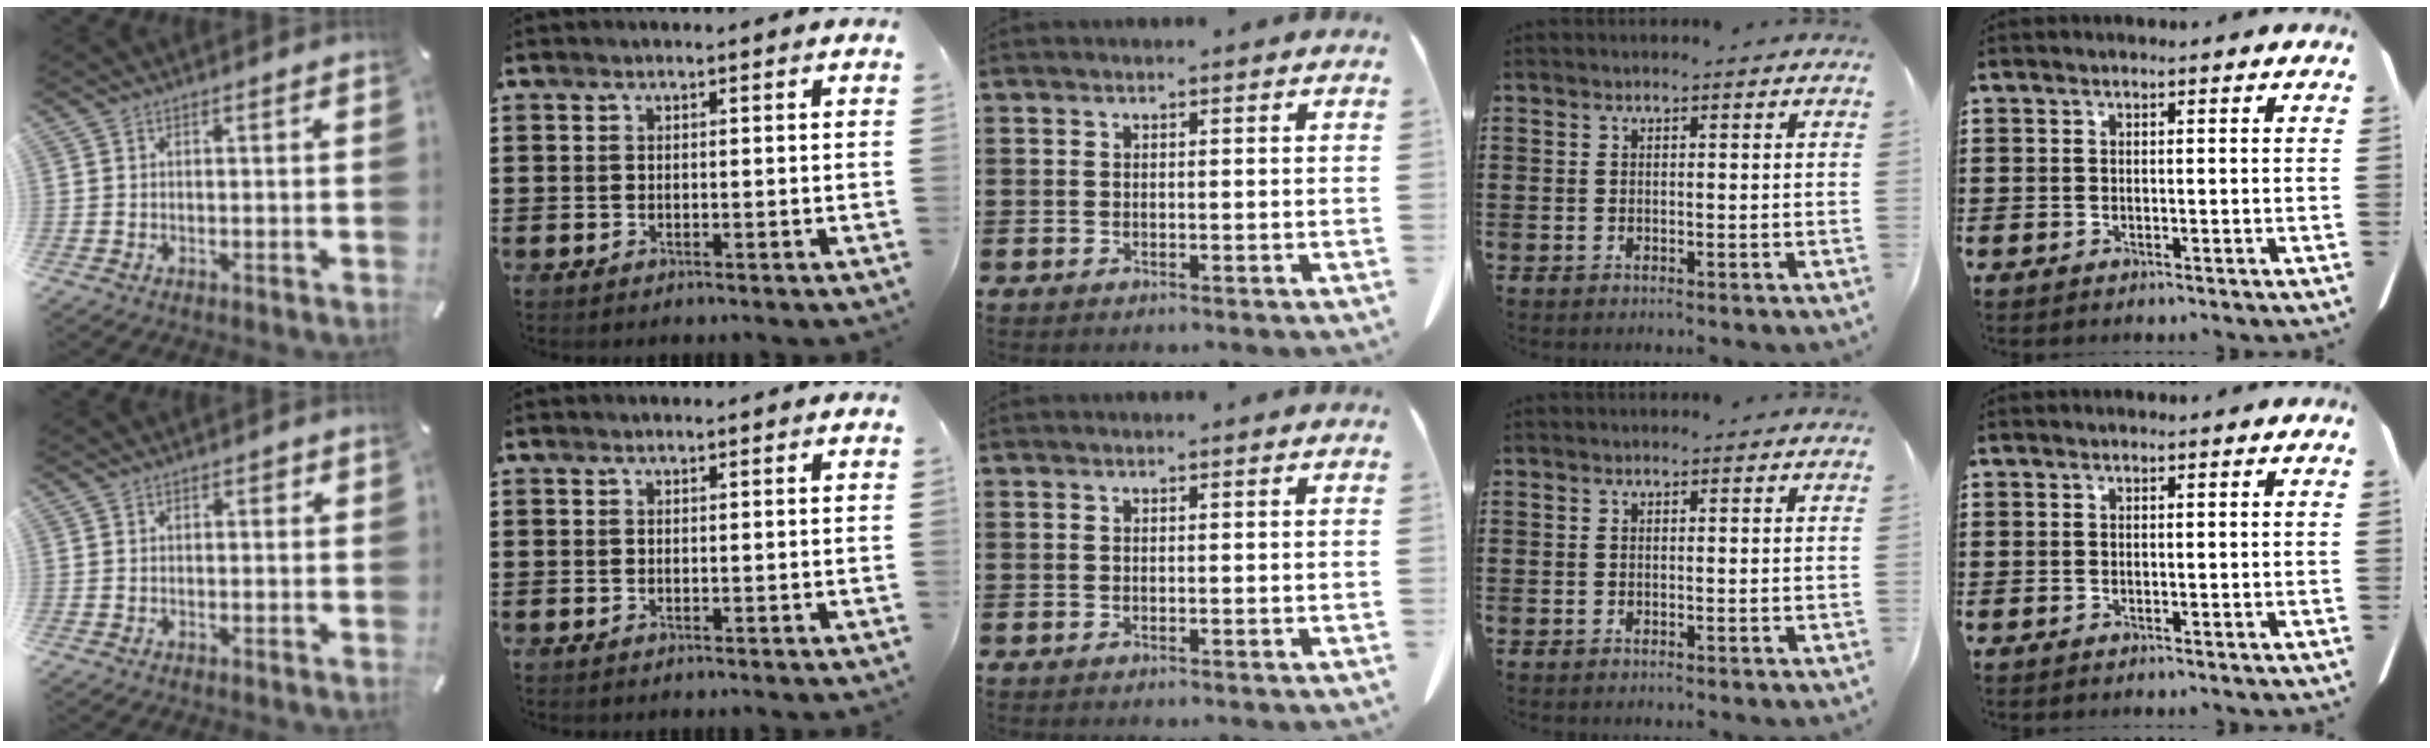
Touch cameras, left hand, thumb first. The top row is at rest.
{"thumb": {"total": 1.1, "force": [0.2, 0.7, 0.8], "torque": [-0.009, 0.003, -0.001]}}